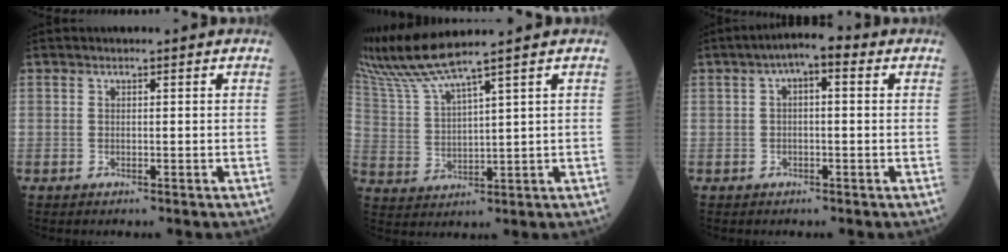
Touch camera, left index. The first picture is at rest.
{"total": 6.8, "force": [6.0, -2.0, 2.5], "torque": [-0.072, -0.007, 0.132]}
{"total": 4.7, "force": [1.1, 1.6, 4.3], "torque": [-0.071, 0.023, 0.008]}